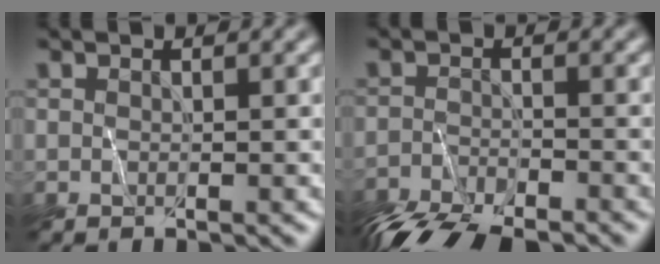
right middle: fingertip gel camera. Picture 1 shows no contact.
{"total": 6.1, "force": [-5.6, 1.1, 2.2], "torque": [-0.035, -0.027, -0.110]}